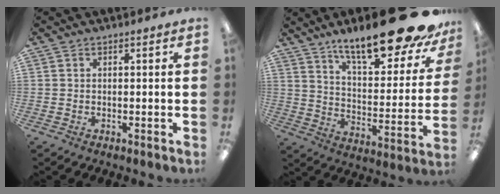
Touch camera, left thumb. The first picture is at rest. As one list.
[{"total": 22.9, "force": [17.7, 5.9, 13.2], "torque": [-0.189, -0.120, 0.291]}]